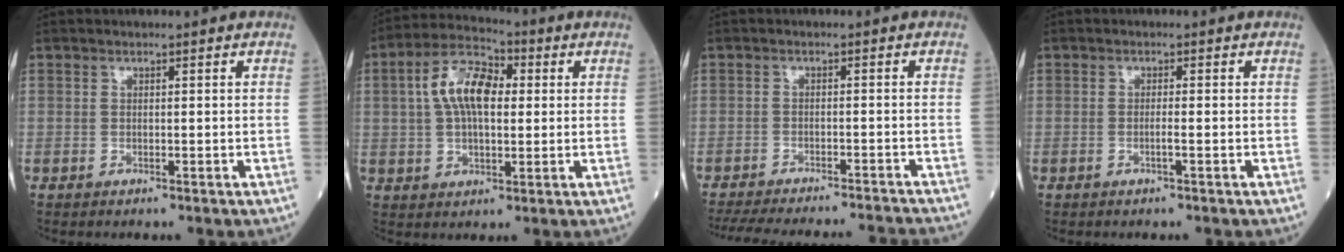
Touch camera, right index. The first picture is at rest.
{"total": 10.0, "force": [1.8, 4.9, 8.5], "torque": [-0.171, 0.028, 0.027]}
{"total": 19.6, "force": [-18.2, 1.7, 7.0], "torque": [-0.138, -0.028, -0.245]}
{"total": 1.3, "force": [-0.5, -0.2, 1.2], "torque": [-0.021, 0.000, -0.011]}